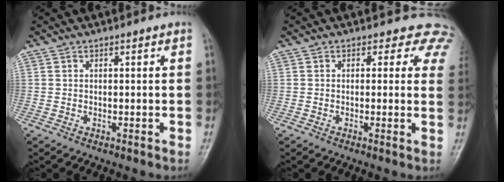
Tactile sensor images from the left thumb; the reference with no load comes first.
{"total": 6.2, "force": [4.8, 3.8, 1.1], "torque": [0.034, -0.014, 0.021]}